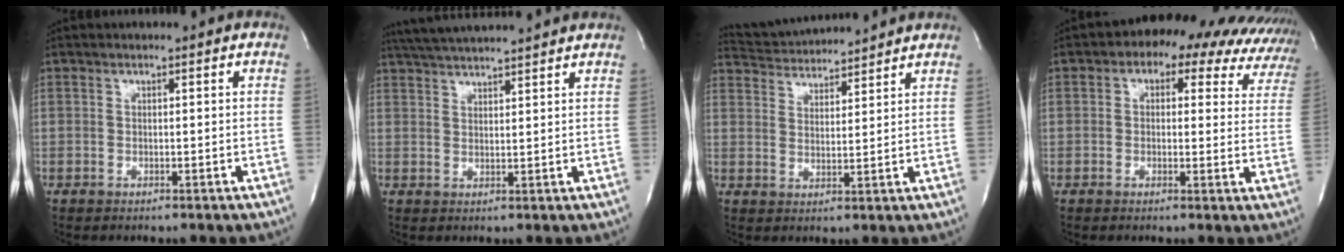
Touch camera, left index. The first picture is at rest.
{"total": 11.2, "force": [10.4, 0.2, 4.2], "torque": [-0.083, 0.026, 0.156]}
{"total": 10.5, "force": [10.2, 0.7, 2.2], "torque": [-0.052, 0.017, 0.164]}
{"total": 16.7, "force": [13.3, 7.7, 6.5], "torque": [-0.070, 0.030, 0.131]}